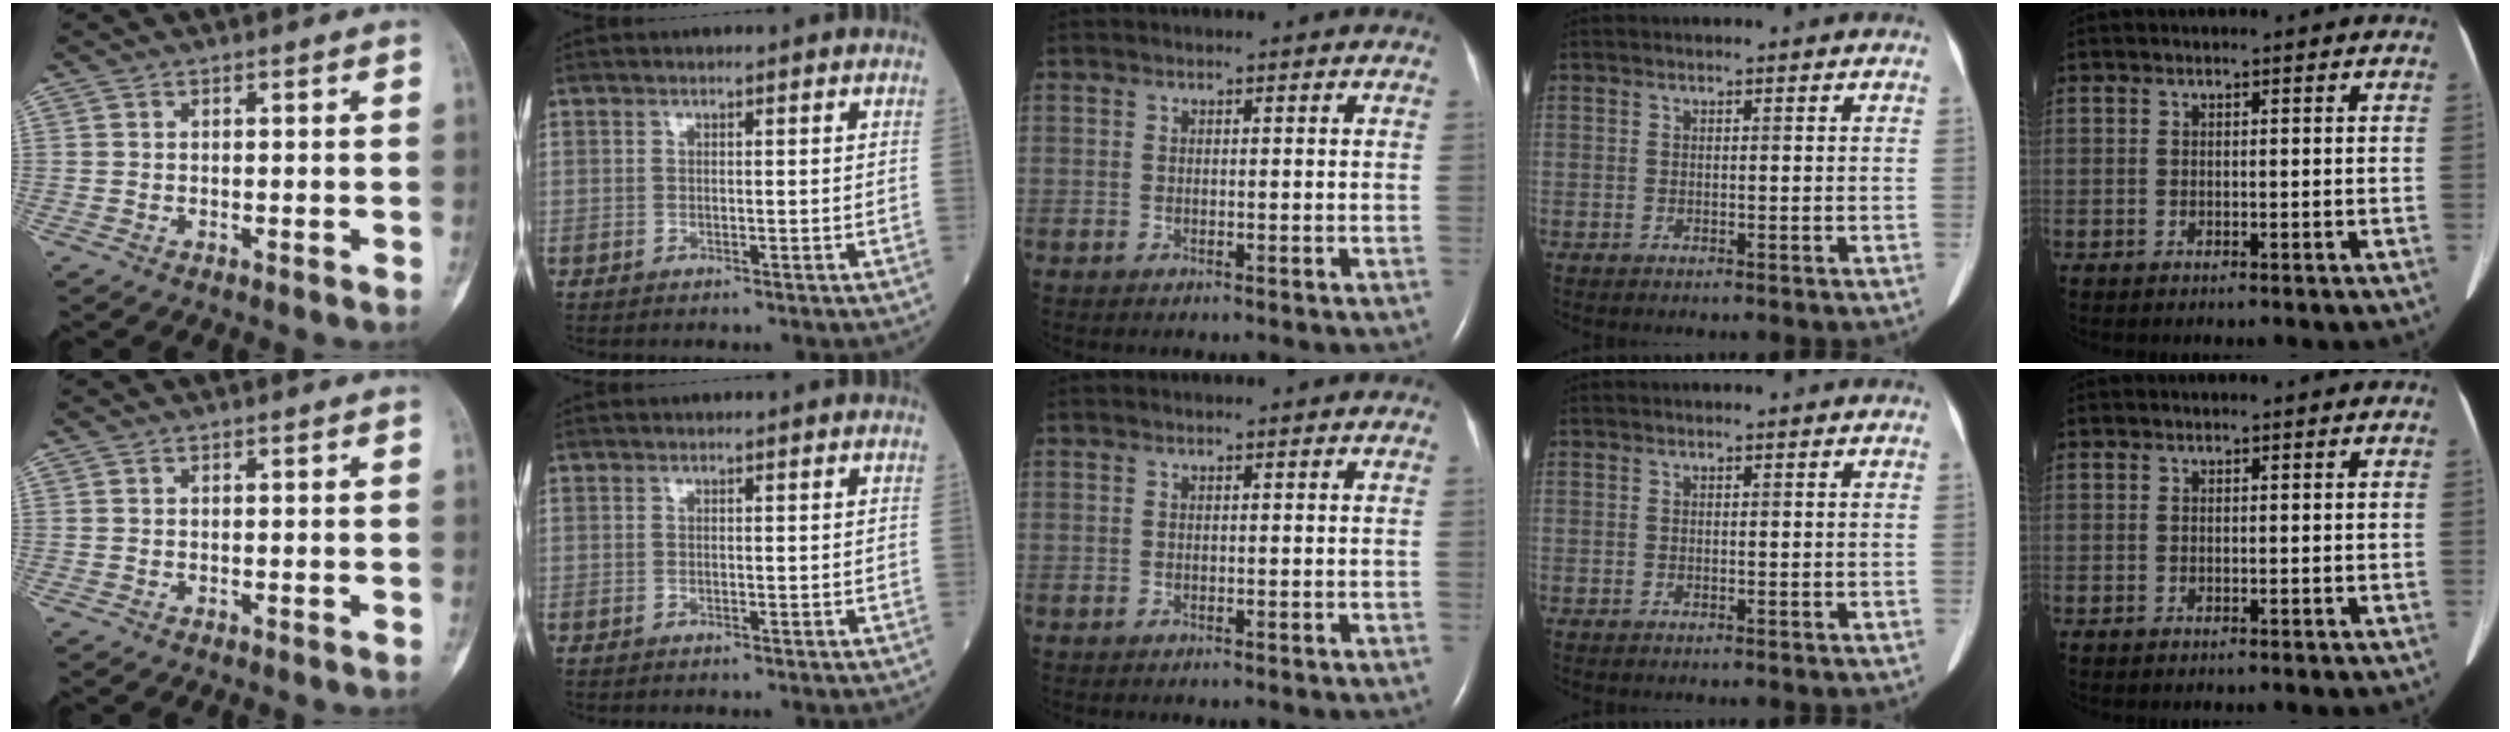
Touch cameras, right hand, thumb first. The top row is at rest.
{}